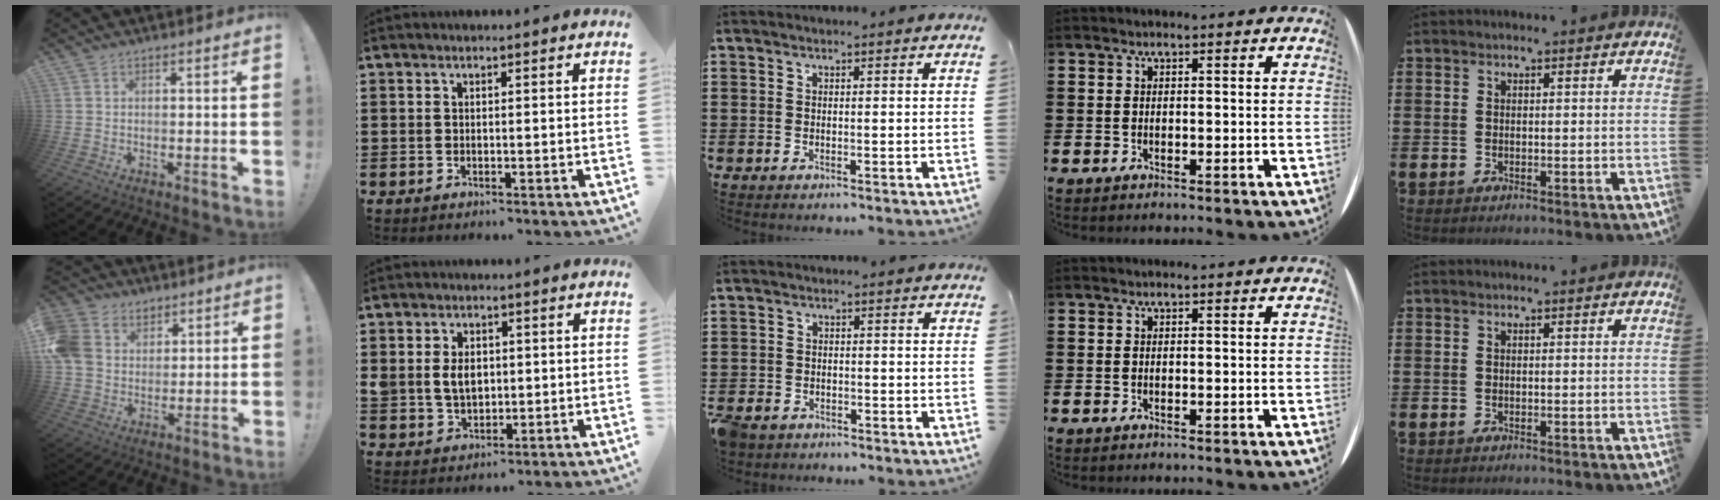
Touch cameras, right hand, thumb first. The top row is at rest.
{"thumb": {"total": 13.1, "force": [5.0, 11.0, 5.0], "torque": [-0.095, -0.018, 0.104]}, "index": {"total": 4.9, "force": [0.7, 3.7, 3.2], "torque": [-0.072, 0.007, 0.007]}, "middle": {"total": 2.2, "force": [-2.0, 0.9, 0.3], "torque": [-0.026, -0.005, -0.047]}}